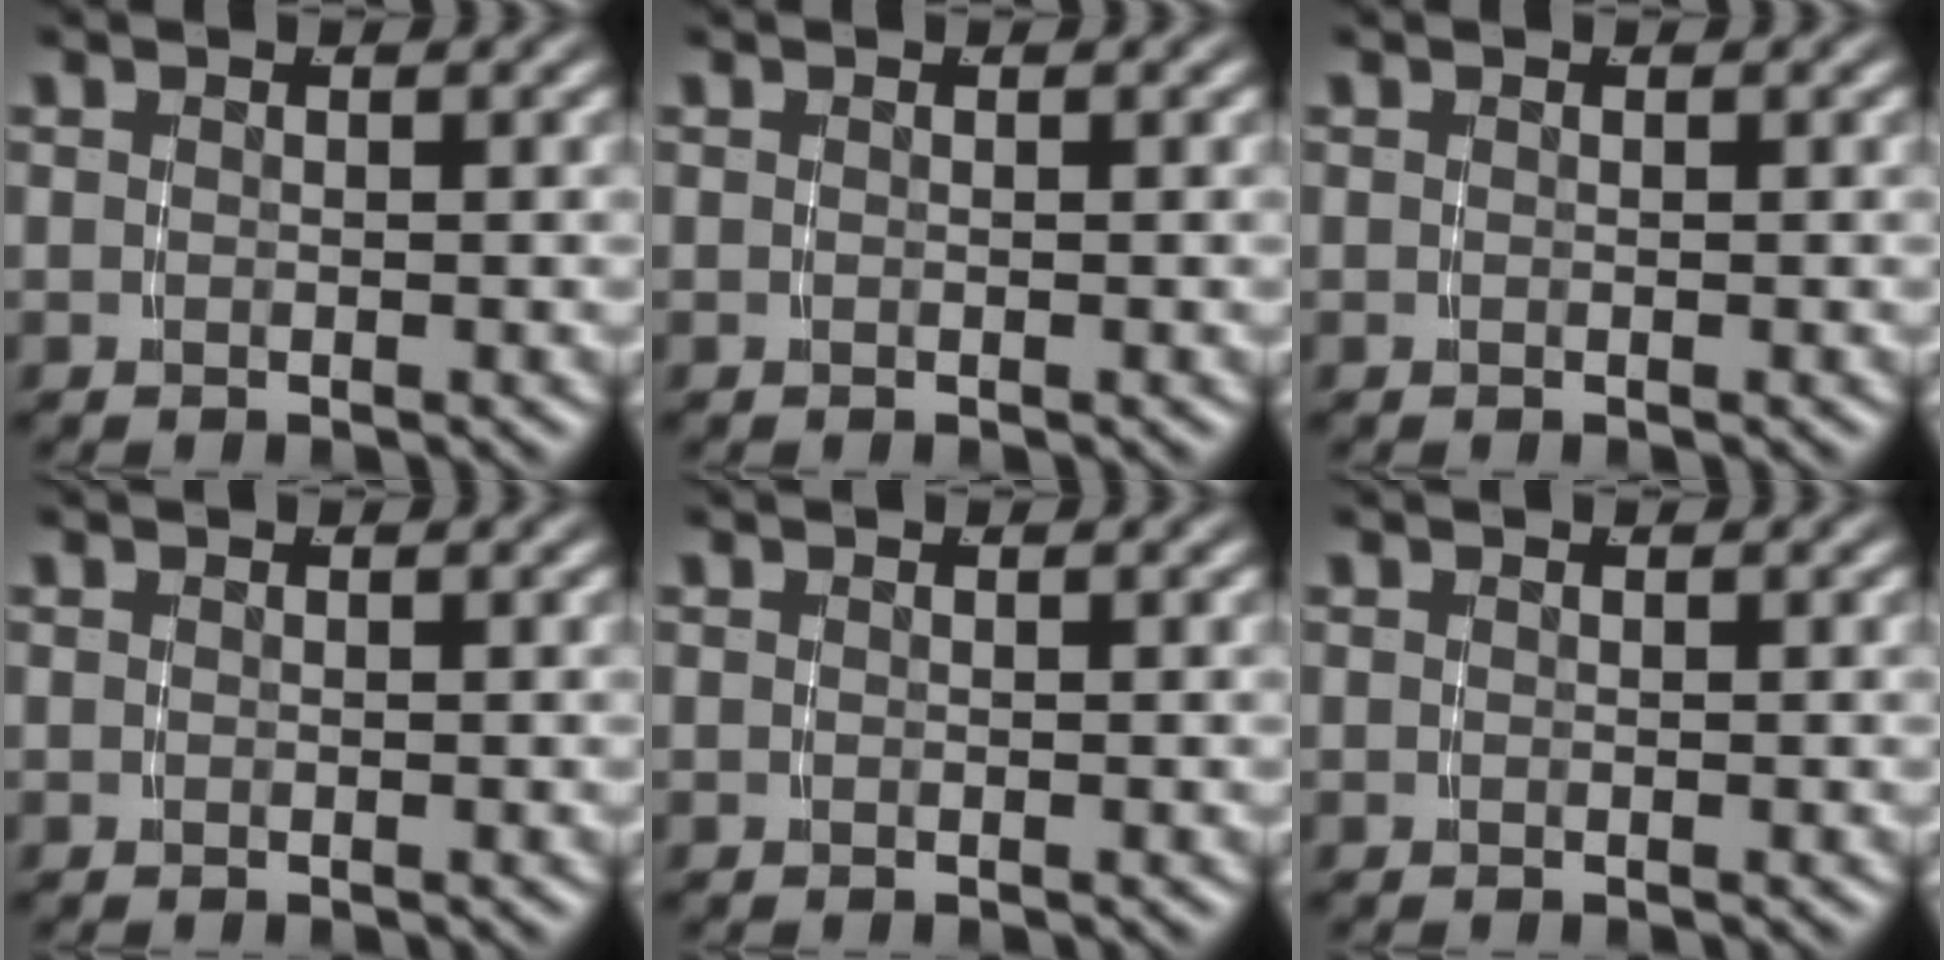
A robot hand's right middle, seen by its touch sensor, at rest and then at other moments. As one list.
[{"total": 0.0}, {"total": 0.0}, {"total": 0.0}, {"total": 0.0}, {"total": 0.0}]